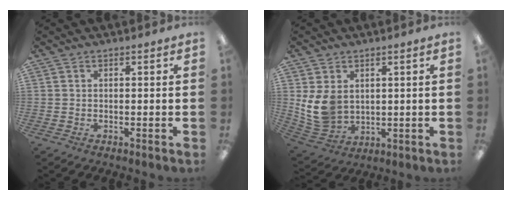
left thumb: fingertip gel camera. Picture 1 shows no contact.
{"total": 10.3, "force": [2.0, 8.0, 6.2], "torque": [-0.151, -0.003, 0.042]}